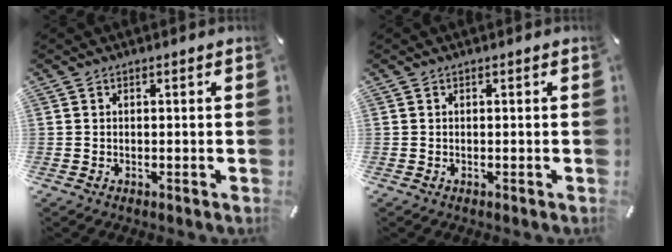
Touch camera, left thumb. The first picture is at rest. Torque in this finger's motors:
{"motor_torque": [0.00, 0.00, -0.01, 0.01, 0.00]}